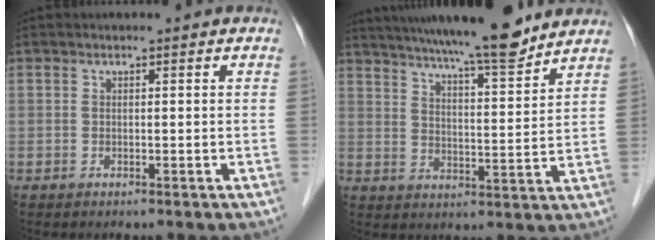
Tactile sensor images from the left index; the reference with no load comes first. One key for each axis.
{"total": 15.6, "fx": 13.5, "fy": 0.7, "fz": 7.8, "tx": -0.124, "ty": 0.002, "tz": 0.201}